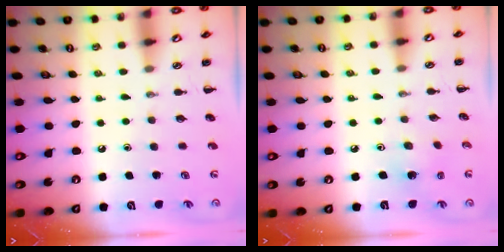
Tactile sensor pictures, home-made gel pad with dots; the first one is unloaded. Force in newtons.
{"total": 2.0, "press": 1.9, "slide": 0.6}